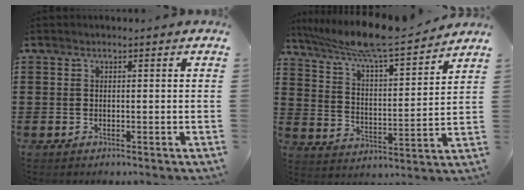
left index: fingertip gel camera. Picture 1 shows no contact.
{"total": 8.6, "force": [7.6, -0.1, 4.1], "torque": [-0.109, -0.048, 0.125]}